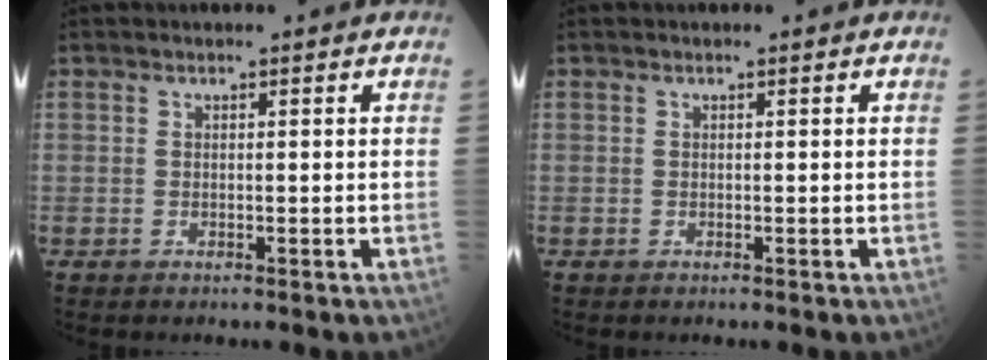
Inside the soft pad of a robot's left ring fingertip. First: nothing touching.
{"total": 0.0}